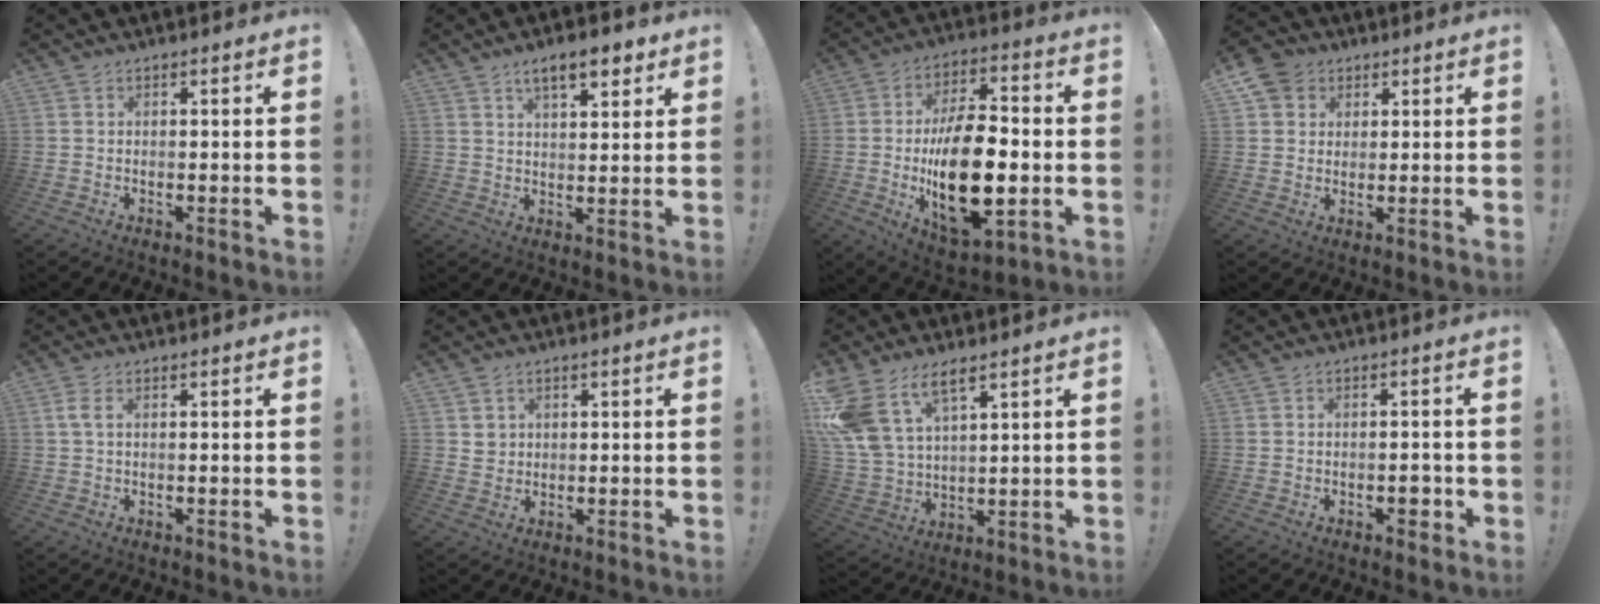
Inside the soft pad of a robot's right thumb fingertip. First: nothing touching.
{"total": 8.6, "force": [5.2, 3.2, 6.0], "torque": [-0.079, -0.019, 0.087]}
{"total": 23.3, "force": [-3.5, 12.0, 19.6], "torque": [-0.338, 0.004, -0.052]}
{"total": 6.8, "force": [3.4, 5.7, 1.6], "torque": [-0.017, -0.018, 0.067]}
{"total": 2.4, "force": [0.7, 0.7, 2.2], "torque": [-0.041, 0.003, 0.014]}
{"total": 2.9, "force": [1.6, 2.4, 0.5], "torque": [0.002, -0.007, 0.028]}
{"total": 12.2, "force": [7.9, 6.0, 7.1], "torque": [-0.163, -0.043, 0.154]}
{"total": 1.3, "force": [-0.7, 0.8, 0.9], "torque": [-0.004, -0.002, -0.013]}